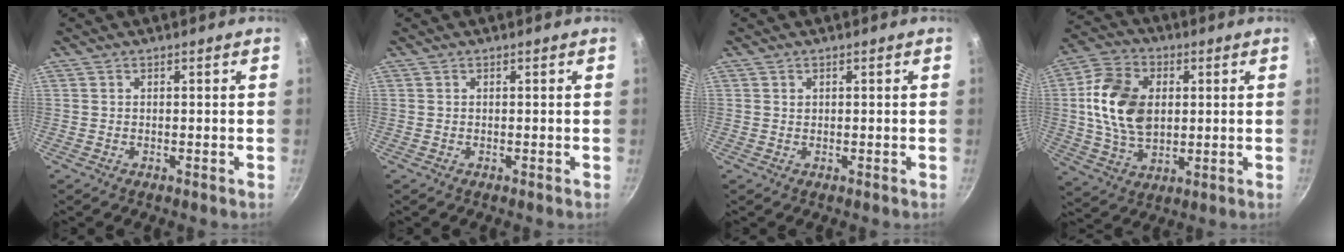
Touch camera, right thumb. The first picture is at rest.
{"total": 0.0}
{"total": 0.5, "force": [0.2, 0.4, 0.2], "torque": [-0.001, 0.000, 0.004]}
{"total": 15.3, "force": [1.9, 10.4, 11.0], "torque": [-0.188, -0.001, 0.031]}